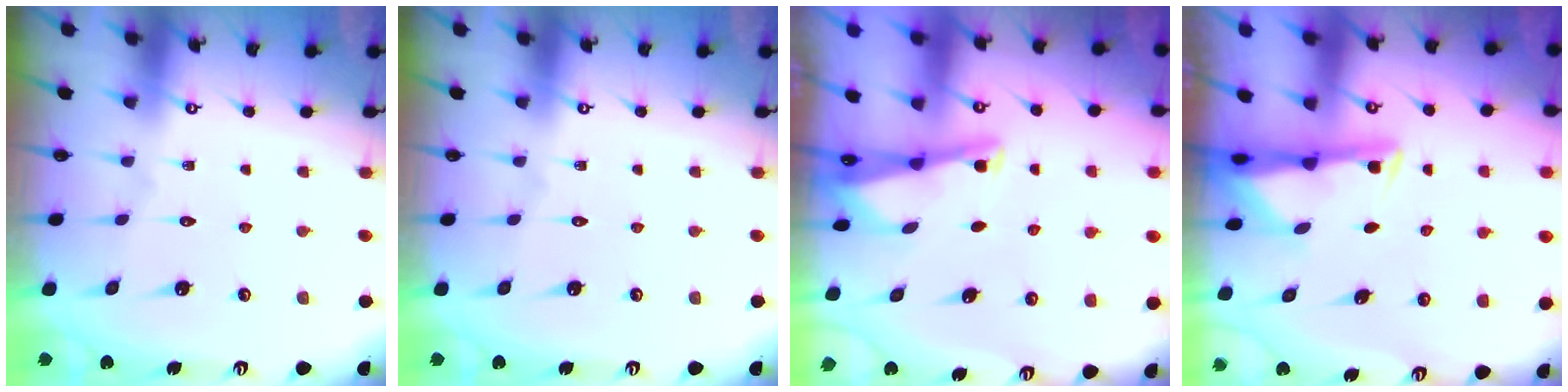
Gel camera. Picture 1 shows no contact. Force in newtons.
{"total": 0.0}
{"total": 2.3, "press": 2.3, "slide": 0.3}
{"total": 3.0, "press": 3.0, "slide": 0.7}